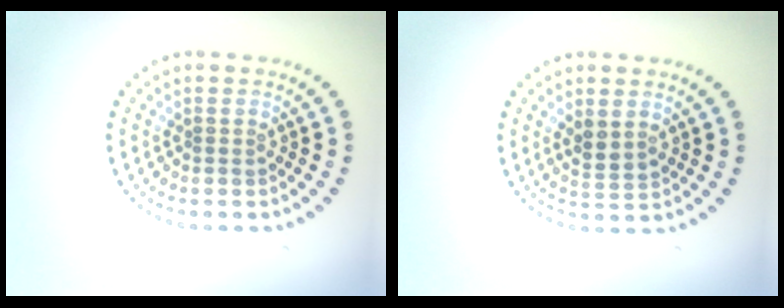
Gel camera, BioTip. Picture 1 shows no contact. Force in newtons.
{"total": 1.8, "press": 1.6, "slide": 0.9}